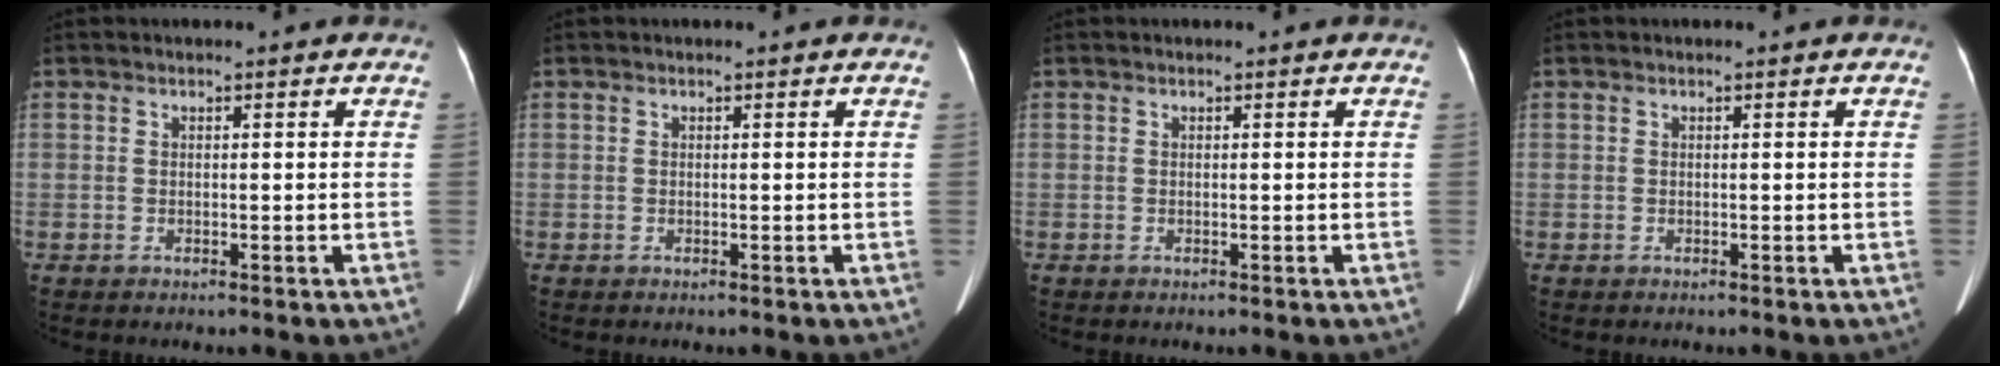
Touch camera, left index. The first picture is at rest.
{"total": 0.0}
{"total": 0.0}
{"total": 0.0}